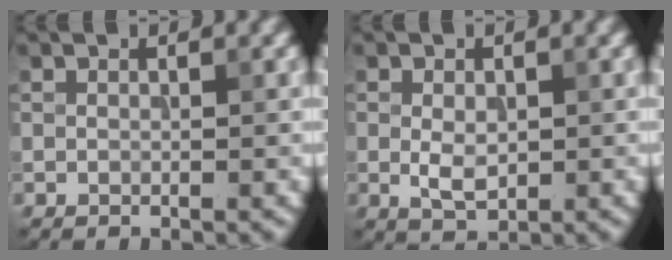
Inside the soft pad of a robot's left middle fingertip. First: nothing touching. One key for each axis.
{"total": 2.2, "fx": -0.3, "fy": 1.2, "fz": 1.8, "tx": -0.038, "ty": -0.001, "tz": -0.002}